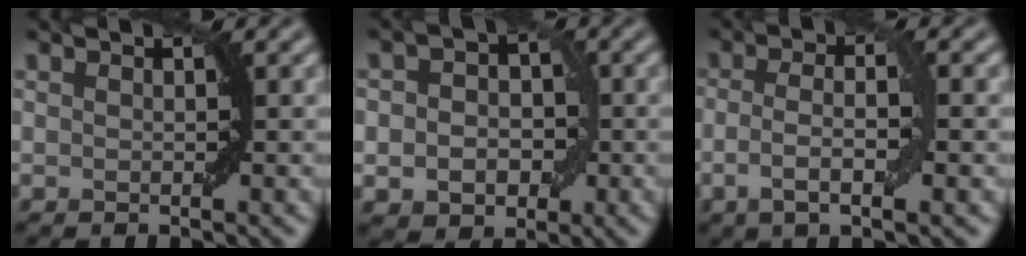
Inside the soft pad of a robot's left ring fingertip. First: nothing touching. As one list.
[{"total": 5.2, "force": [-0.9, 4.3, 2.8], "torque": [-0.017, 0.000, -0.023]}, {"total": 4.1, "force": [-0.8, 1.0, 3.9], "torque": [-0.074, 0.000, -0.019]}]